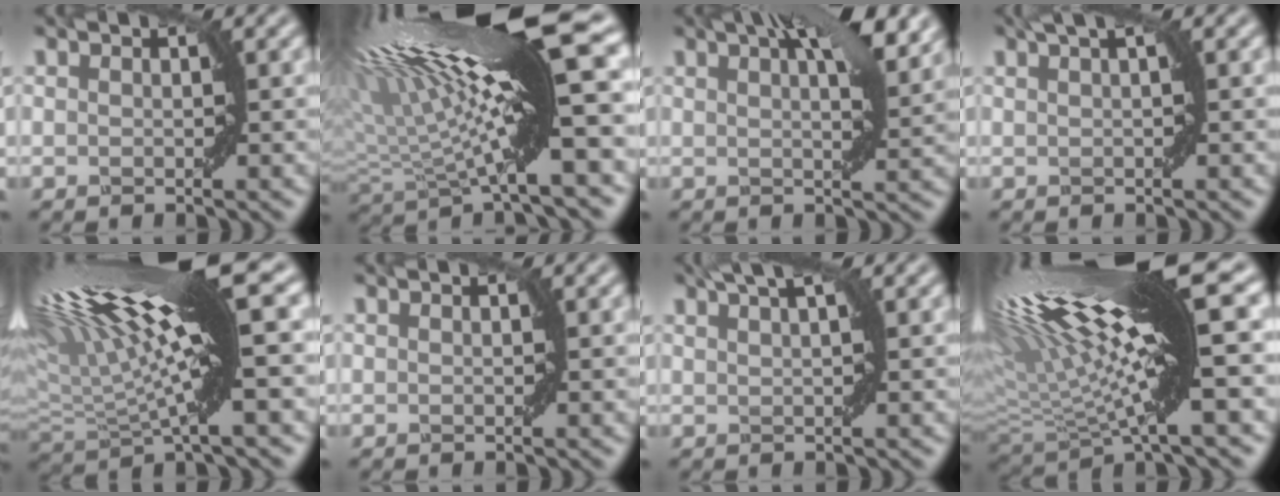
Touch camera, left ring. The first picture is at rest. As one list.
[{"total": 16.7, "force": [5.3, 3.3, 15.5], "torque": [-0.269, 0.019, 0.095]}, {"total": 7.3, "force": [4.0, 2.1, 5.7], "torque": [-0.062, 0.027, 0.044]}, {"total": 2.3, "force": [1.2, 0.3, 1.9], "torque": [-0.025, -0.003, 0.013]}, {"total": 15.7, "force": [6.0, 3.6, 14.0], "torque": [-0.267, 0.025, 0.107]}, {"total": 0.0}, {"total": 3.9, "force": [2.4, 1.1, 2.8], "torque": [-0.032, 0.014, 0.017]}, {"total": 17.2, "force": [6.1, 3.6, 15.6], "torque": [-0.288, 0.021, 0.113]}]